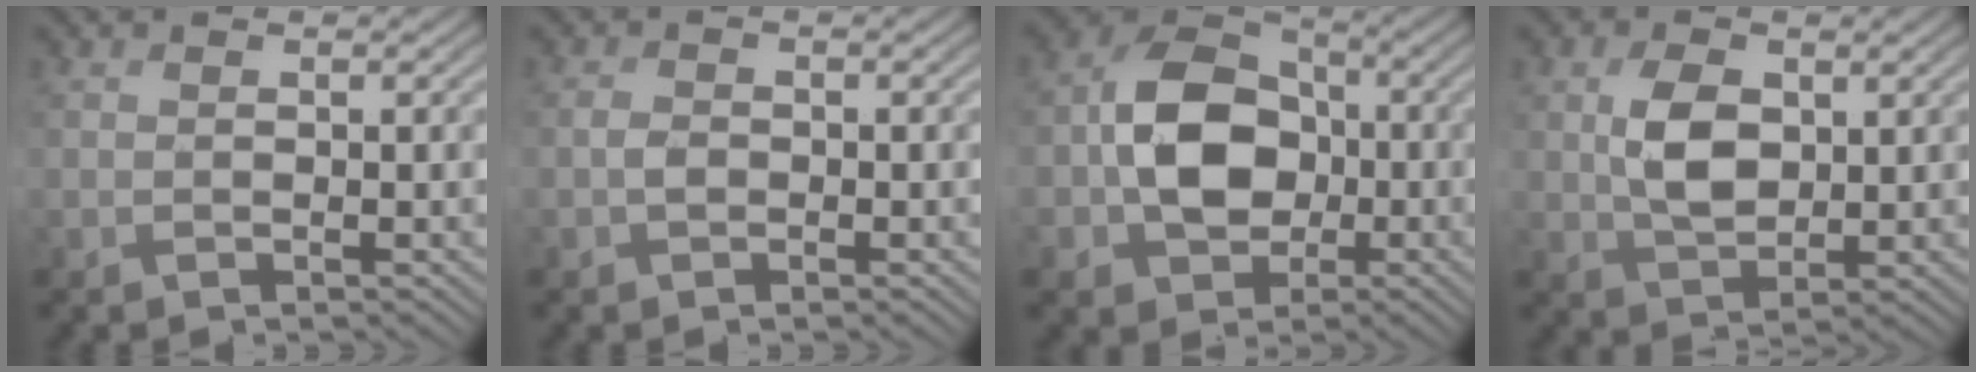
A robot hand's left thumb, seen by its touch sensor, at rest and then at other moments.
{"total": 1.3, "force": [-0.5, 0.9, 0.8], "torque": [-0.017, 0.002, -0.014]}
{"total": 9.8, "force": [-1.3, 7.6, 6.0], "torque": [-0.116, 0.006, -0.042]}
{"total": 5.2, "force": [1.0, 3.3, 3.8], "torque": [-0.086, 0.000, 0.022]}